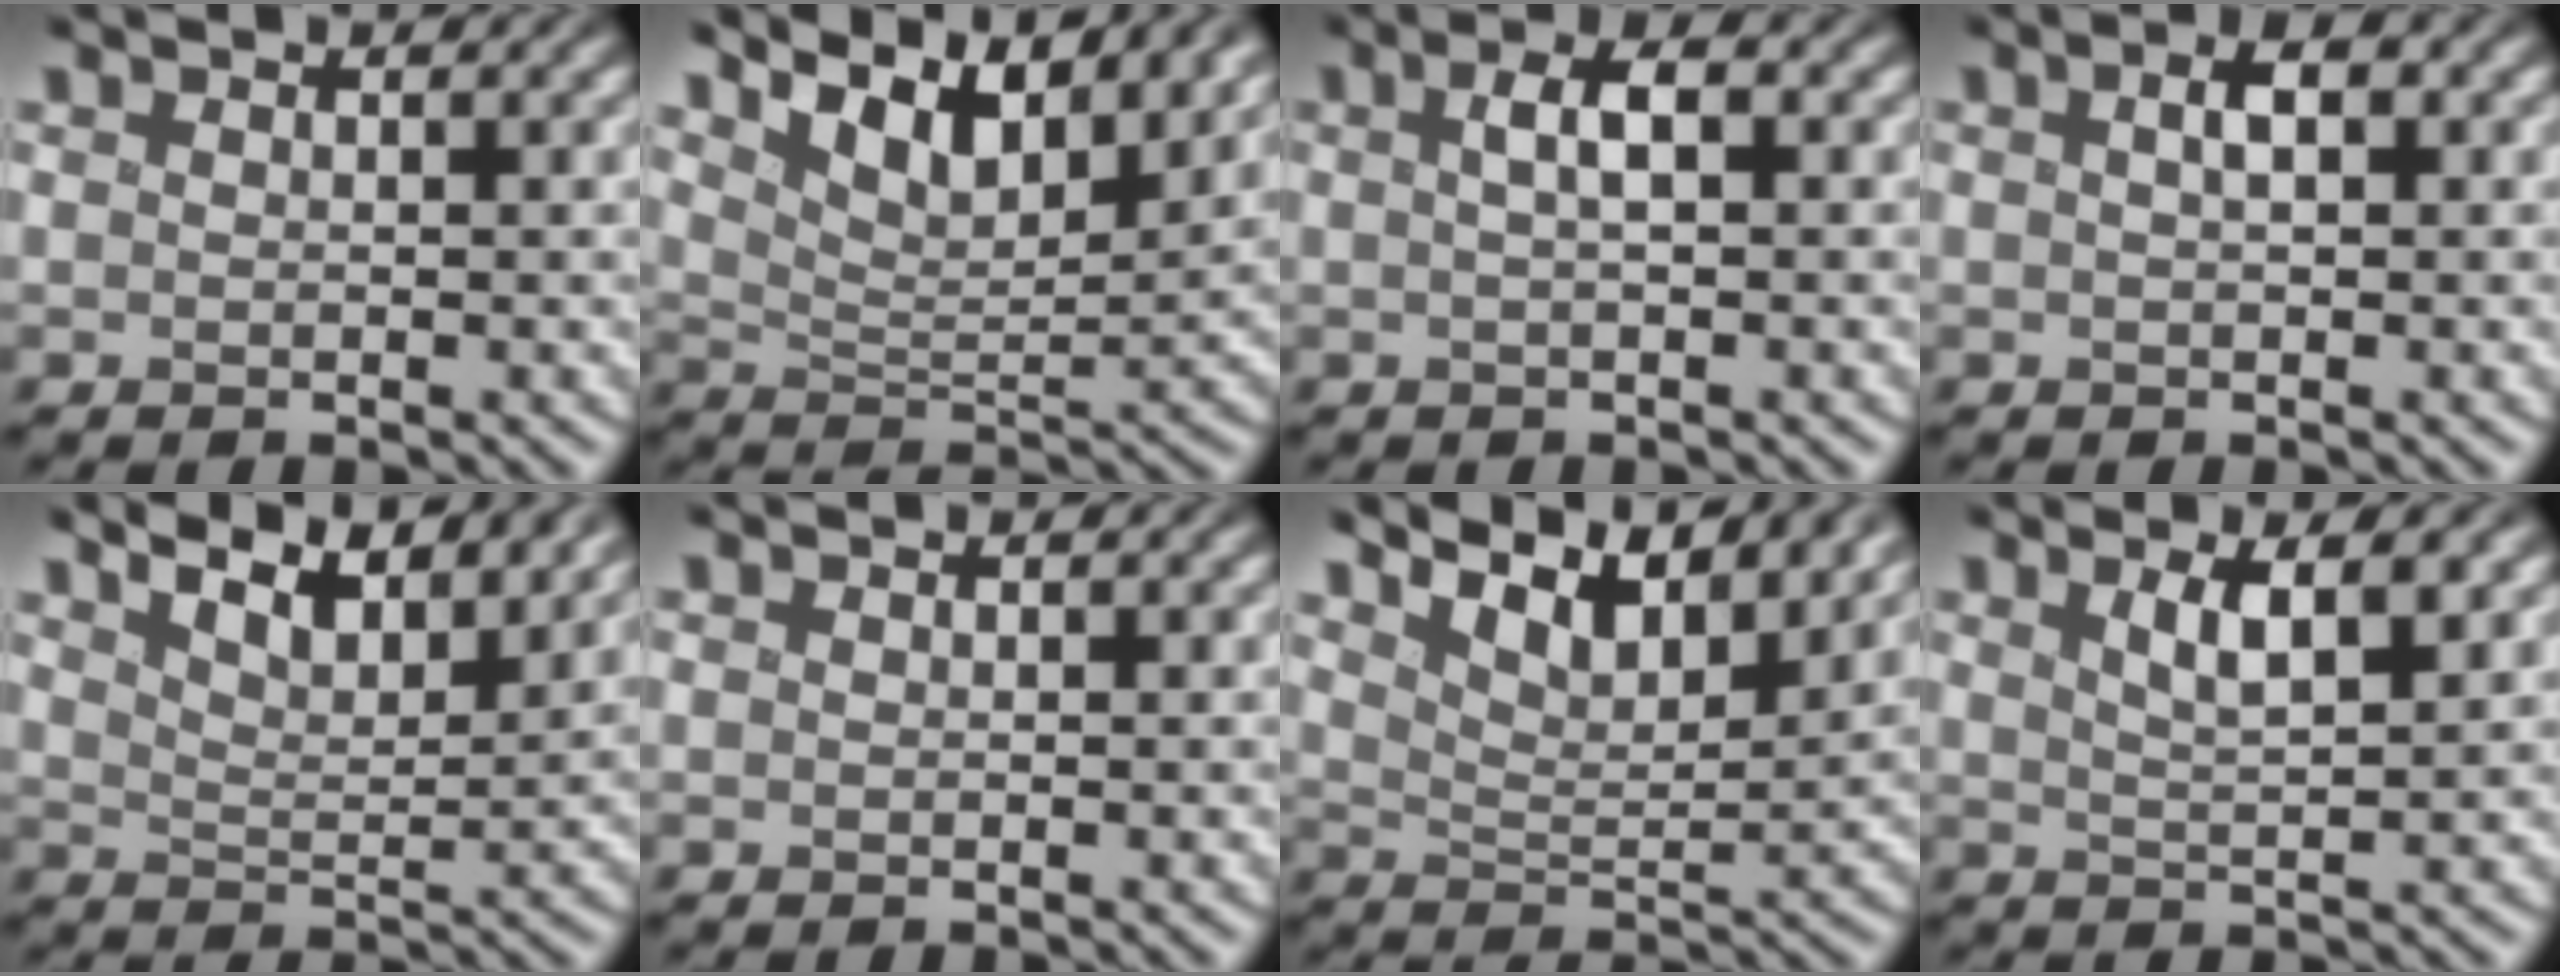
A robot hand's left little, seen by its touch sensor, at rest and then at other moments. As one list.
[{"total": 8.9, "force": [5.8, 3.4, 5.9], "torque": [-0.101, 0.006, 0.086]}, {"total": 2.5, "force": [0.3, 0.6, 2.4], "torque": [-0.051, 0.008, 0.008]}, {"total": 1.9, "force": [0.4, 0.5, 1.7], "torque": [-0.035, 0.008, 0.010]}, {"total": 7.7, "force": [5.6, 2.6, 4.7], "torque": [-0.076, 0.014, 0.066]}, {"total": 0.0}, {"total": 9.7, "force": [6.9, 3.4, 5.9], "torque": [-0.110, 0.011, 0.095]}, {"total": 3.1, "force": [1.2, 0.6, 2.8], "torque": [-0.061, -0.005, 0.026]}]